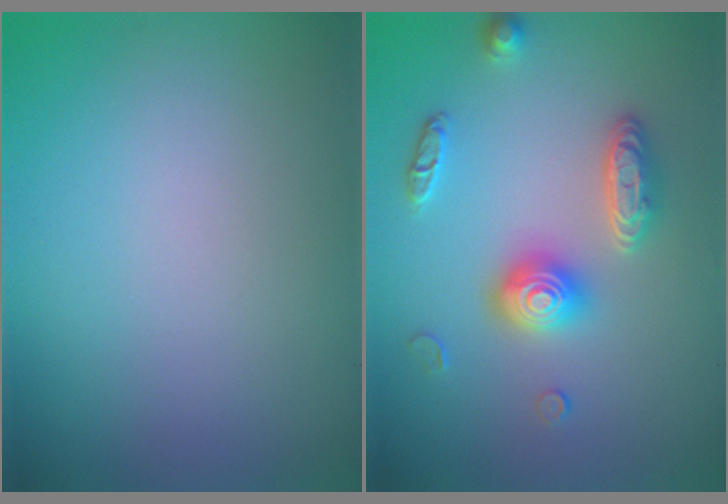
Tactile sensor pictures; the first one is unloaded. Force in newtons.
{"total": 3.7, "press": 3.5, "slide": 1.3}